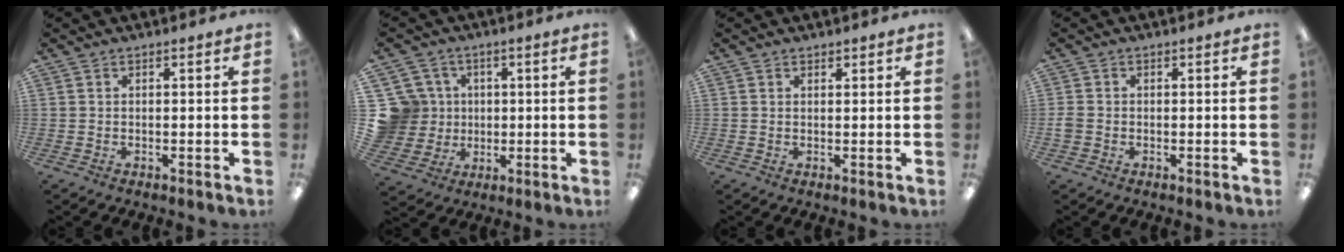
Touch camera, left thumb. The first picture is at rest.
{"total": 12.2, "force": [2.2, 11.7, 3.1], "torque": [-0.100, 0.002, 0.050]}
{"total": 1.0, "force": [0.9, 0.5, 0.1], "torque": [-0.003, 0.000, 0.017]}
{"total": 1.7, "force": [-0.4, 1.5, 0.8], "torque": [-0.011, 0.004, -0.008]}